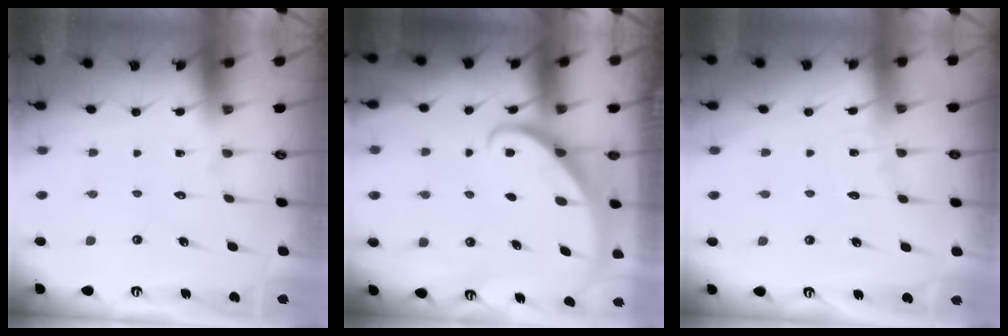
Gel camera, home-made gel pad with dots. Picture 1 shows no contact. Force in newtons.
{"total": 2.9, "press": 2.9, "slide": 0.2}
{"total": 2.9, "press": 2.9, "slide": 0.4}